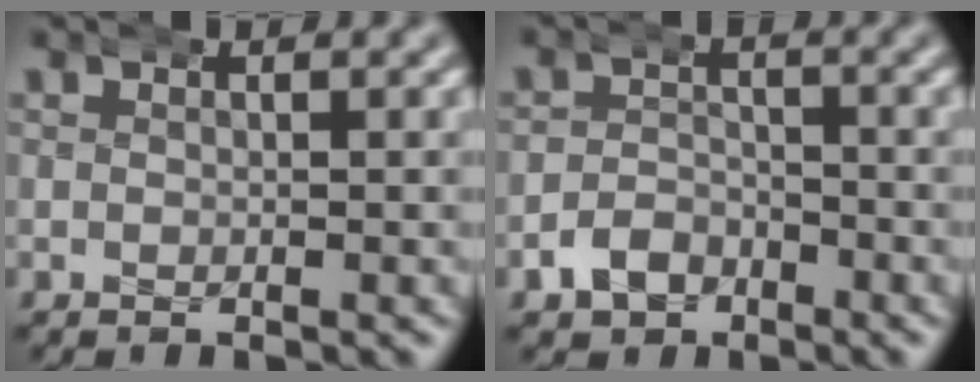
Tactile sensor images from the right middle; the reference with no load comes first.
{"total": 2.6, "force": [-2.0, 1.5, 0.0], "torque": [0.001, 0.002, -0.039]}